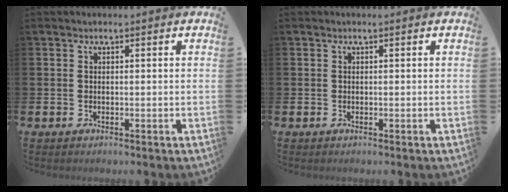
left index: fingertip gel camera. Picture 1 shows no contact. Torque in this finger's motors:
{"motor_torque": [0.00, 0.00, 0.00, 0.00]}